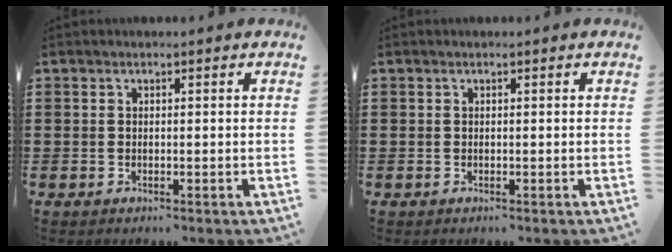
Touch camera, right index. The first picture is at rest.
{"total": 0.0}